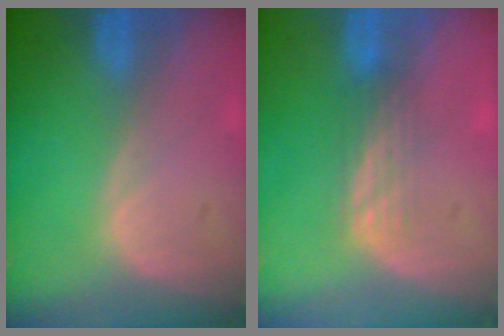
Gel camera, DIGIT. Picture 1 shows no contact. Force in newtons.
{"total": 2.9, "press": 2.5, "slide": 1.5}